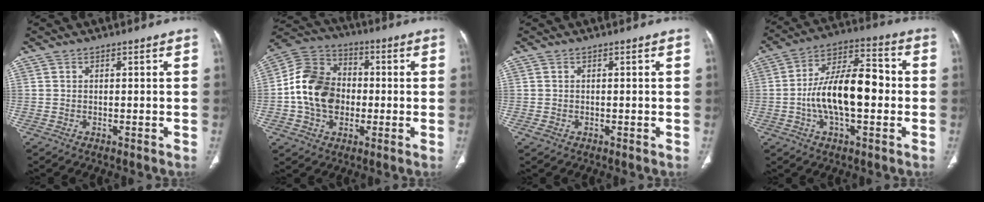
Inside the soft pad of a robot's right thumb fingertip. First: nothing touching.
{"total": 14.9, "force": [-1.3, 11.5, 9.3], "torque": [-0.150, 0.030, -0.029]}
{"total": 1.0, "force": [-0.2, 0.8, 0.5], "torque": [-0.013, 0.000, -0.003]}
{"total": 16.5, "force": [-1.5, 7.7, 14.5], "torque": [-0.244, 0.037, -0.032]}